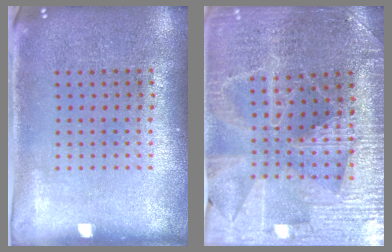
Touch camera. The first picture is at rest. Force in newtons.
{"total": 3.4, "press": 3.3, "slide": 0.7}